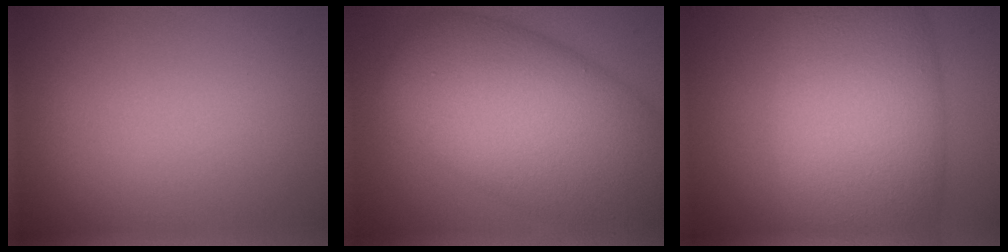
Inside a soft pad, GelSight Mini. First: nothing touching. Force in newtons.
{"total": 14.5, "press": 14.5, "slide": 0.7}
{"total": 12.0, "press": 12.0, "slide": 0.6}